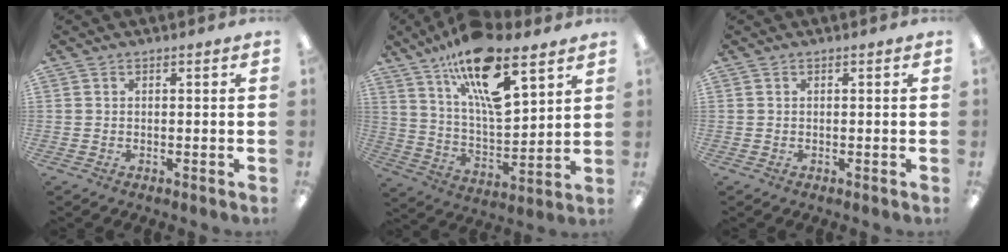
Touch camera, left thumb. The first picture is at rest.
{"total": 20.0, "force": [13.2, 6.9, 13.3], "torque": [-0.224, -0.069, 0.222]}
{"total": 0.0}